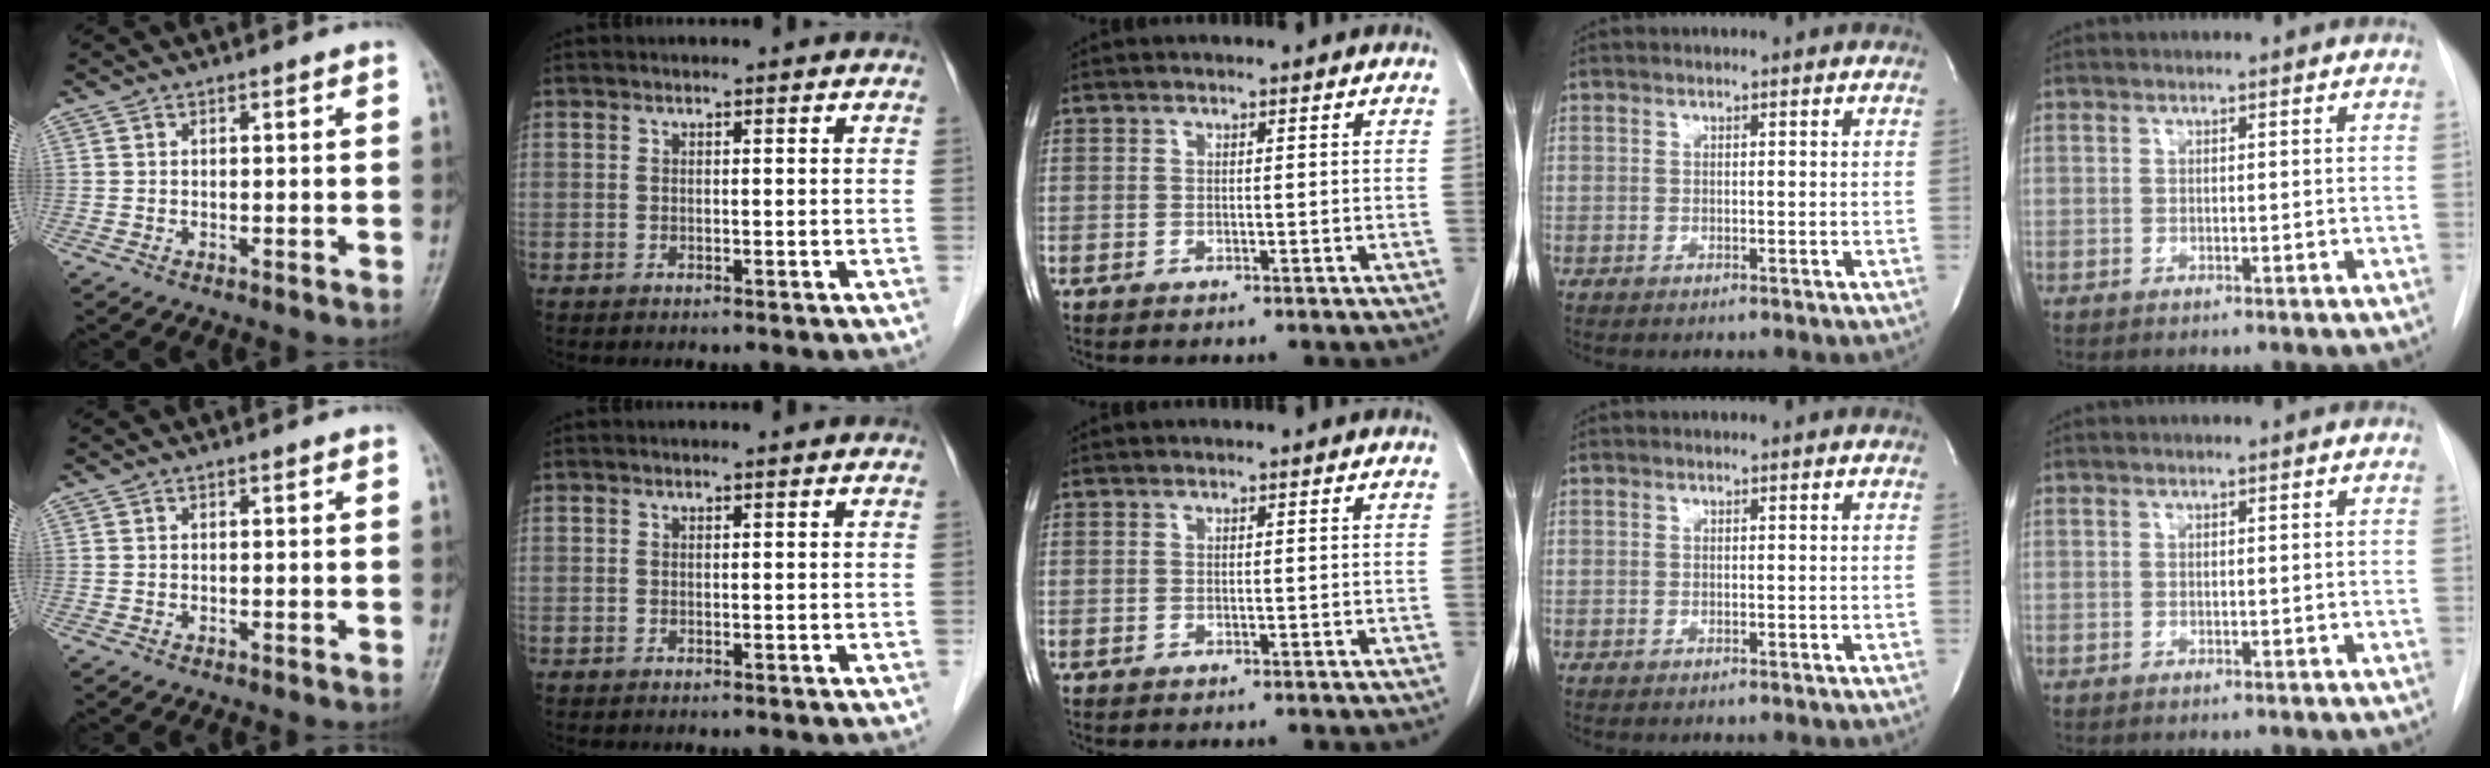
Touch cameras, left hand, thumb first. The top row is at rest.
{}